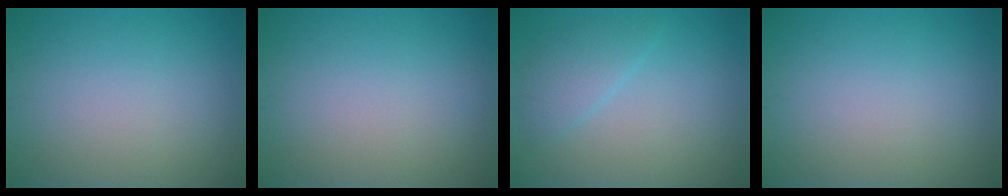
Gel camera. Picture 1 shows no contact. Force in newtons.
{"total": 0.0}
{"total": 2.3, "press": 2.3, "slide": 0.3}
{"total": 0.0}